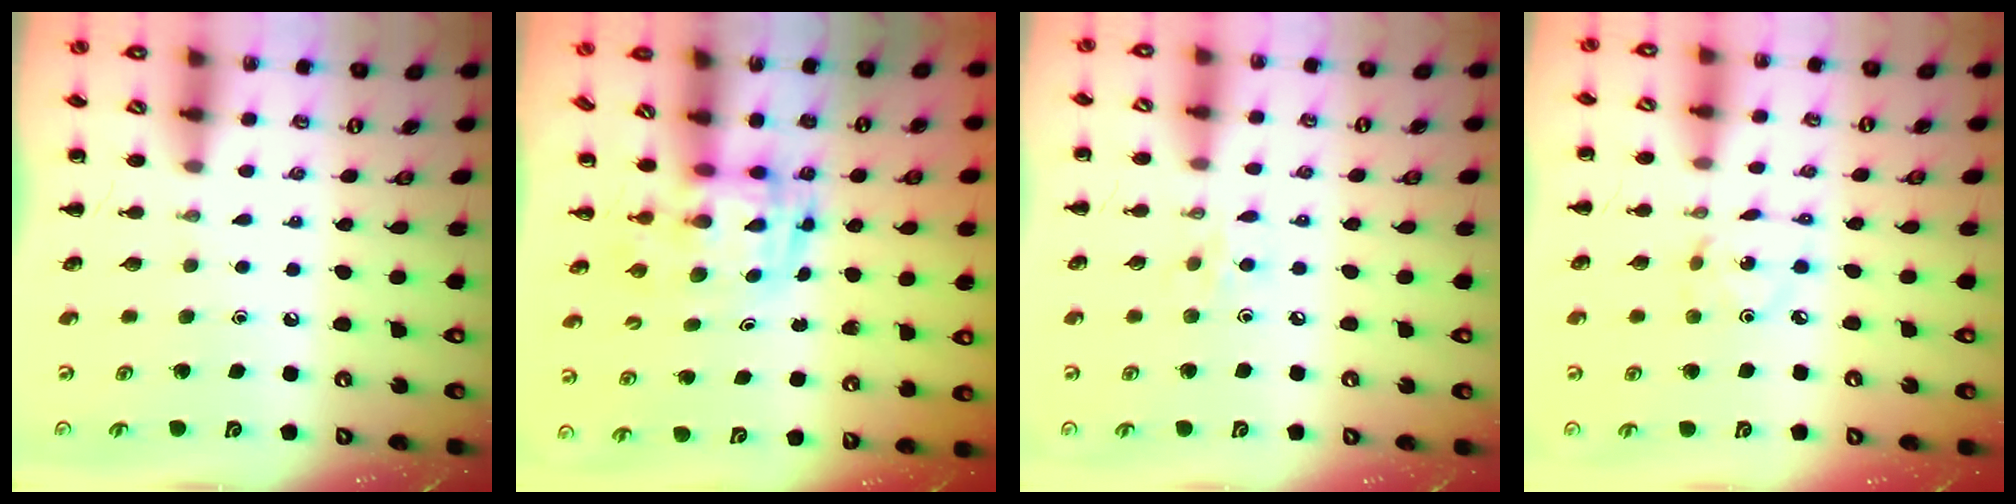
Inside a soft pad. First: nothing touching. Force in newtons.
{"total": 2.8, "press": 2.7, "slide": 0.6}
{"total": 4.6, "press": 4.3, "slide": 1.7}
{"total": 2.1, "press": 2.0, "slide": 0.6}